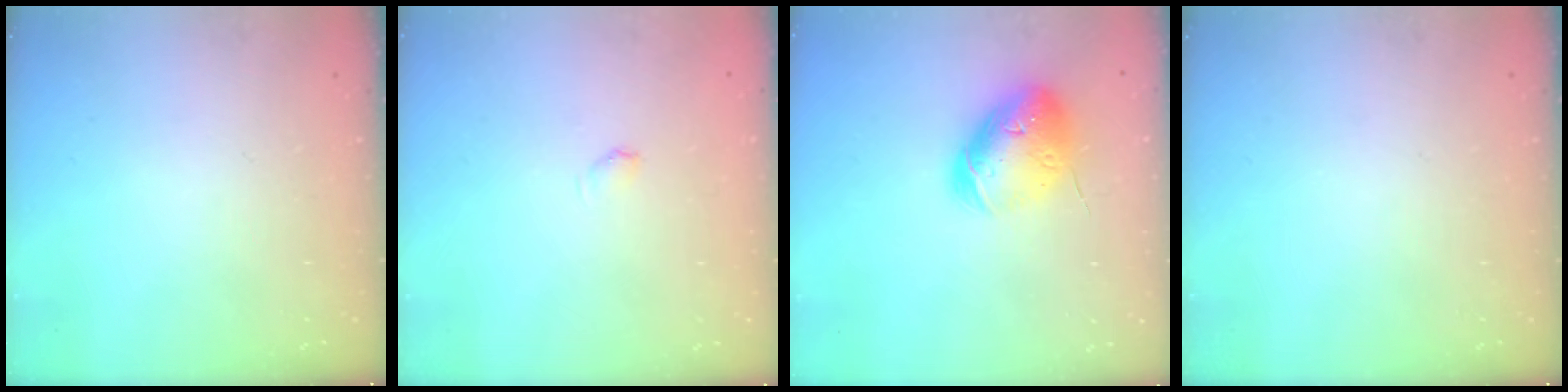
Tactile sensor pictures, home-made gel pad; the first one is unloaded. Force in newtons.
{"total": 3.4, "press": 3.3, "slide": 0.7}
{"total": 17.6, "press": 17.4, "slide": 2.6}
{"total": 0.0}